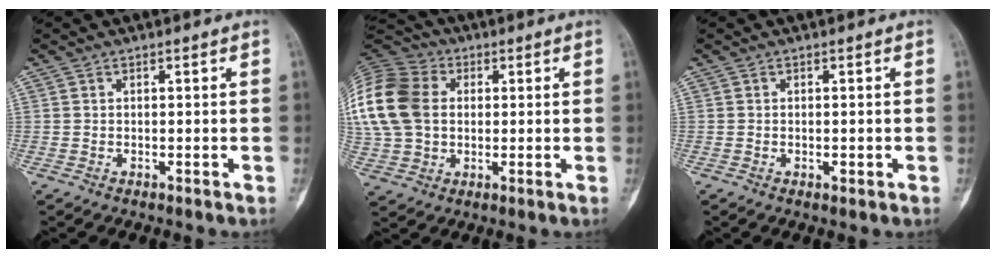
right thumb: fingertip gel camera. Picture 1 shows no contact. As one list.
[{"total": 20.9, "force": [3.2, 15.8, 13.3], "torque": [-0.315, 0.032, 0.063]}, {"total": 1.1, "force": [-0.3, 0.6, 0.8], "torque": [-0.008, -0.001, -0.004]}]